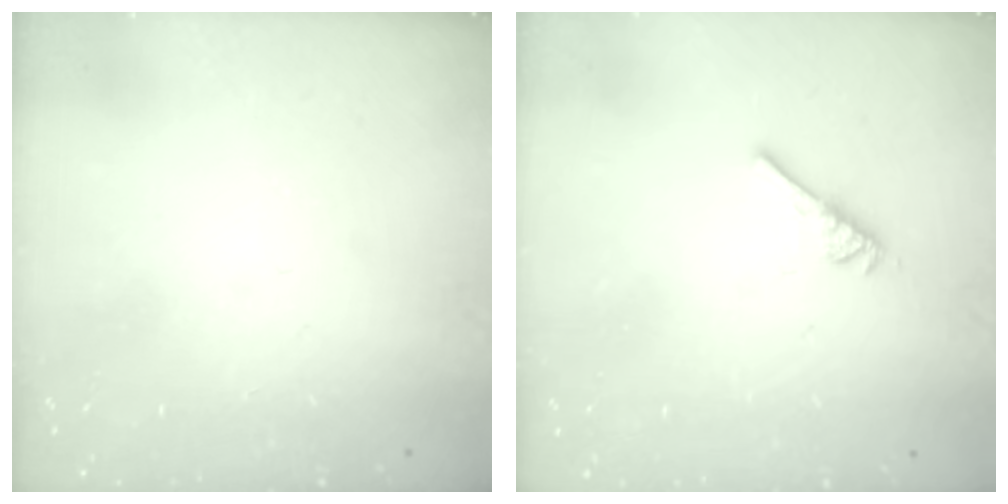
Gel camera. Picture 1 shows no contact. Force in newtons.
{"total": 5.0, "press": 4.9, "slide": 0.8}